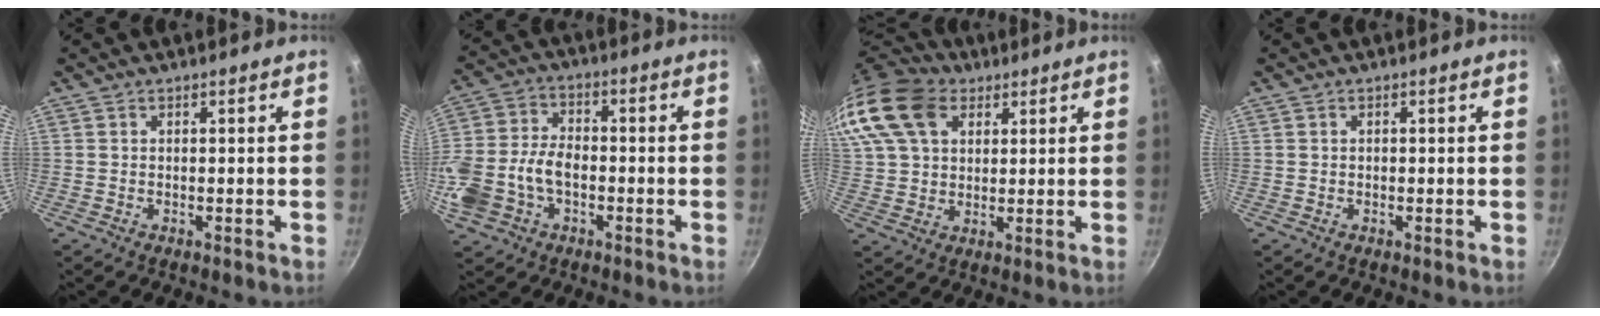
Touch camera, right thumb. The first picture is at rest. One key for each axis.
{"total": 14.3, "fx": -3.5, "fy": 9.9, "fz": 9.8, "tx": -0.209, "ty": 0.033, "tz": -0.069}
{"total": 21.4, "fx": 9.3, "fy": 15.0, "fz": 12.1, "tx": -0.275, "ty": 0.030, "tz": 0.170}
{"total": 0.6, "fx": 0.1, "fy": 0.4, "fz": 0.4, "tx": -0.005, "ty": 0.003, "tz": 0.002}